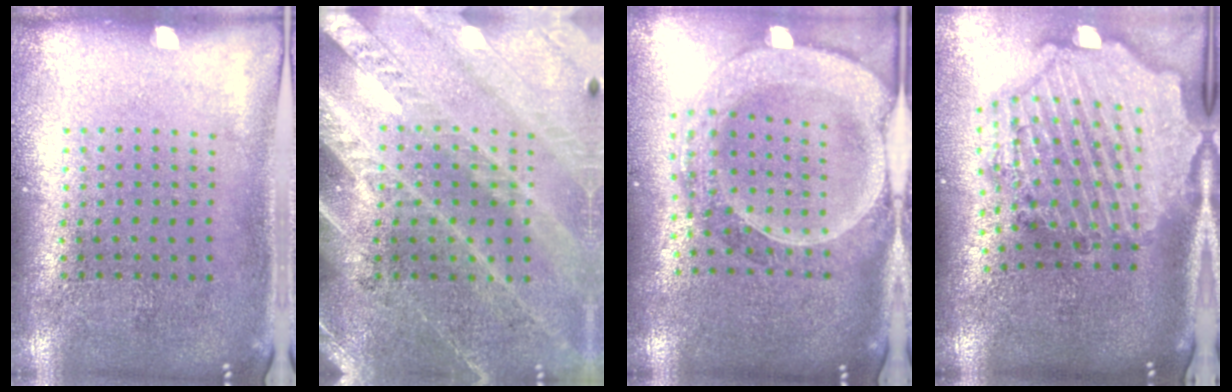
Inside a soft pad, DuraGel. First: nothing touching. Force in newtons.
{"total": 3.0, "press": 2.7, "slide": 1.3}
{"total": 2.8, "press": 2.4, "slide": 1.3}
{"total": 3.7, "press": 3.1, "slide": 2.1}